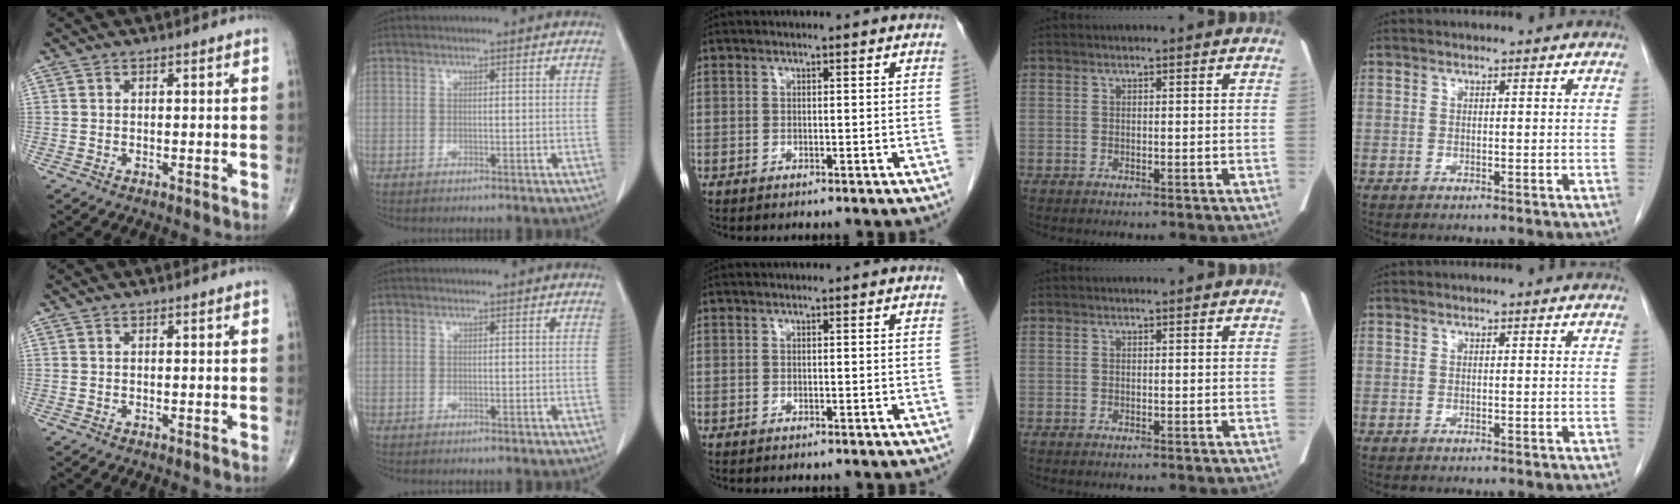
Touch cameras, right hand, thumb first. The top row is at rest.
{}